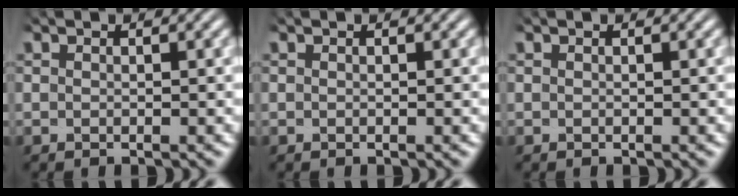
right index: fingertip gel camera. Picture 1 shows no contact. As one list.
[{"total": 0.0}, {"total": 0.0}]